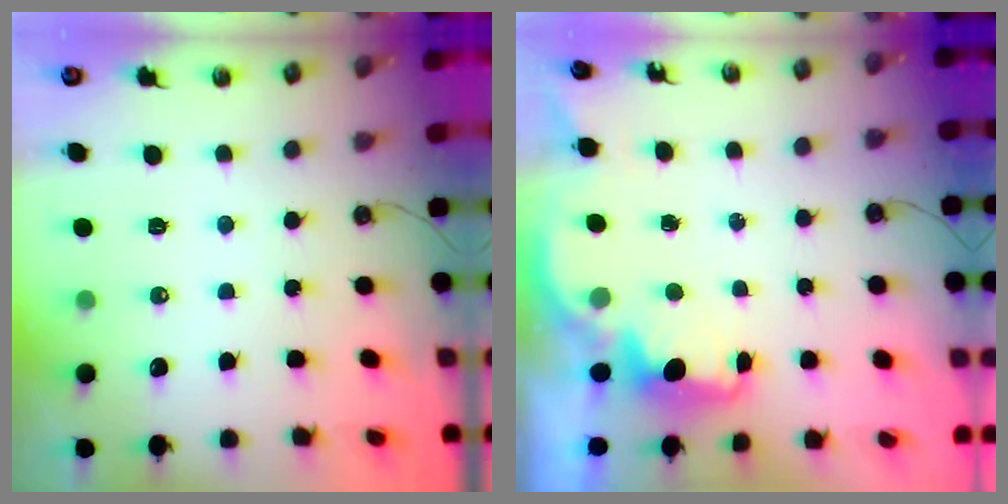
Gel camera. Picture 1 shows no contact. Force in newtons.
{"total": 2.1, "press": 2.1, "slide": 0.5}